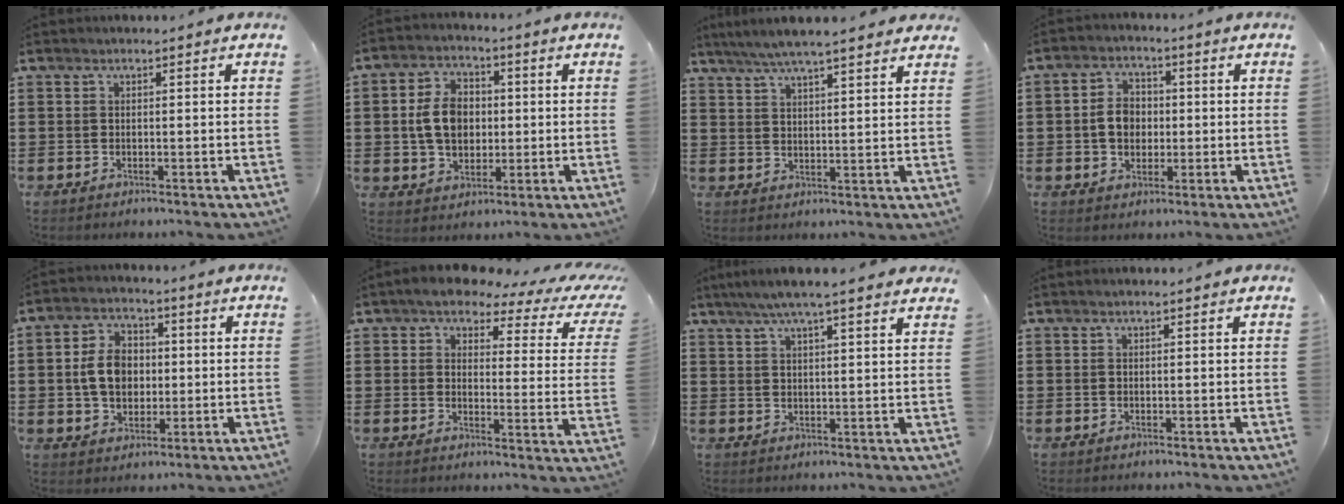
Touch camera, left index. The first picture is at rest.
{"total": 7.6, "force": [0.2, 5.4, 5.4], "torque": [-0.124, 0.008, -0.003]}
{"total": 5.1, "force": [4.5, 0.1, 2.4], "torque": [-0.060, -0.014, 0.080]}
{"total": 5.4, "force": [-0.2, 4.2, 3.4], "torque": [-0.074, 0.007, -0.011]}
{"total": 7.3, "force": [0.1, 5.4, 4.9], "torque": [-0.110, 0.009, -0.004]}
{"total": 5.1, "force": [4.0, 1.7, 2.7], "torque": [-0.069, -0.016, 0.064]}
{"total": 5.4, "force": [4.4, 0.1, 3.1], "torque": [-0.071, -0.008, 0.078]}
{"total": 0.6, "force": [0.4, 0.0, 0.5], "torque": [-0.009, 0.000, 0.008]}